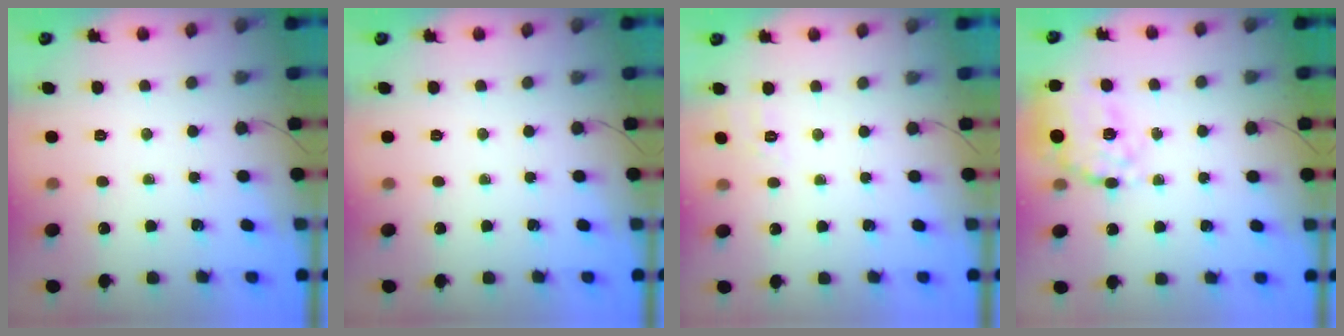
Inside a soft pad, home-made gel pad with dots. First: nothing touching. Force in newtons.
{"total": 0.0}
{"total": 7.4, "press": 7.1, "slide": 2.0}
{"total": 20.5, "press": 20.2, "slide": 3.8}